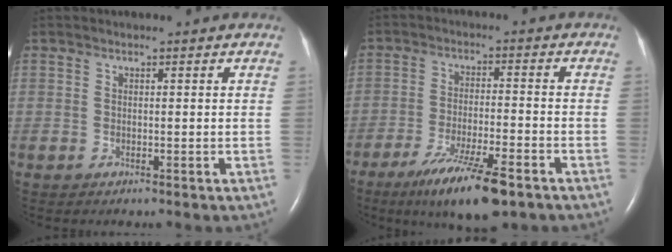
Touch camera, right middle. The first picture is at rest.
{"total": 11.3, "force": [-7.3, 1.6, 8.4], "torque": [-0.152, -0.025, -0.120]}